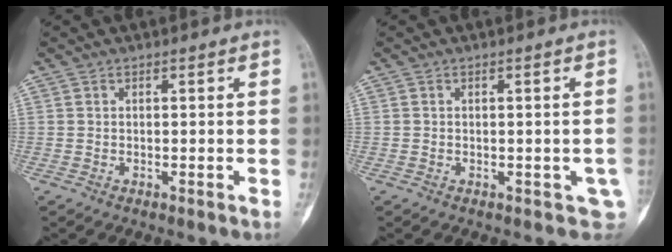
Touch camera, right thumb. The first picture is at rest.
{"total": 3.6, "force": [-0.7, 2.4, 2.6], "torque": [-0.011, -0.001, -0.002]}